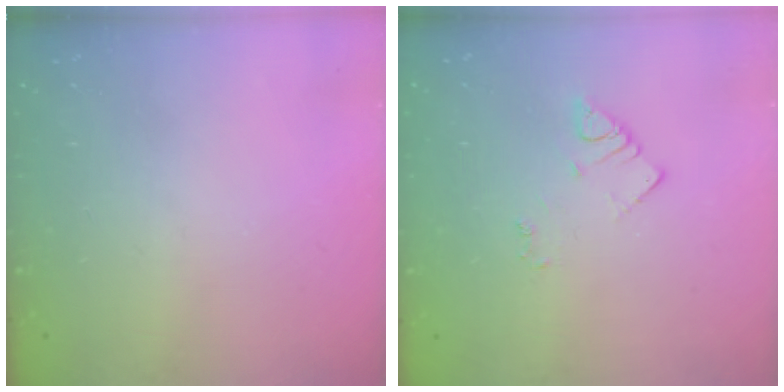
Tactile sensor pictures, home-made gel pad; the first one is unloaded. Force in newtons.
{"total": 2.9, "press": 2.9, "slide": 0.3}